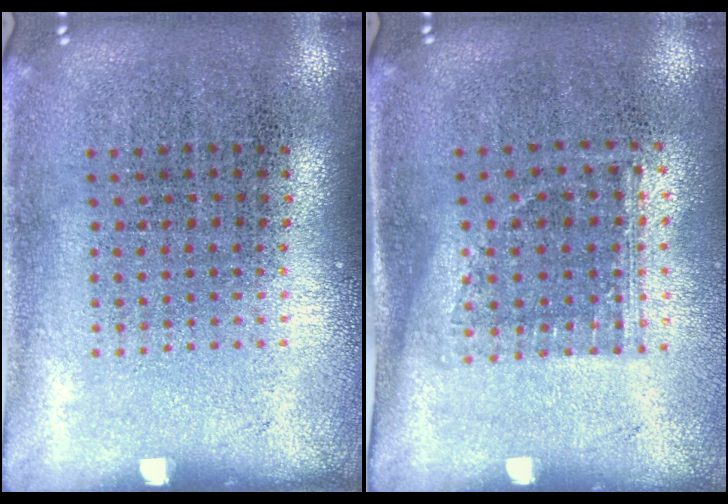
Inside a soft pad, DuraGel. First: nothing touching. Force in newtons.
{"total": 1.1, "press": 0.9, "slide": 0.7}